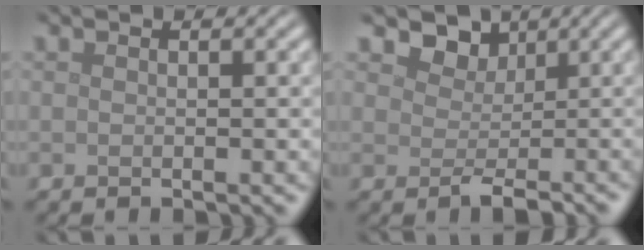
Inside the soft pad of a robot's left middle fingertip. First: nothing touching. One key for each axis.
{"total": 2.4, "fx": 0.8, "fy": 1.8, "fz": 1.3, "tx": -0.017, "ty": -0.005, "tz": 0.009}